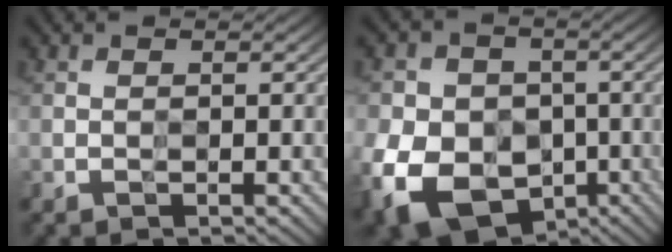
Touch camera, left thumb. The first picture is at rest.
{"total": 16.4, "force": [-5.5, 12.8, 8.7], "torque": [-0.200, -0.048, -0.108]}